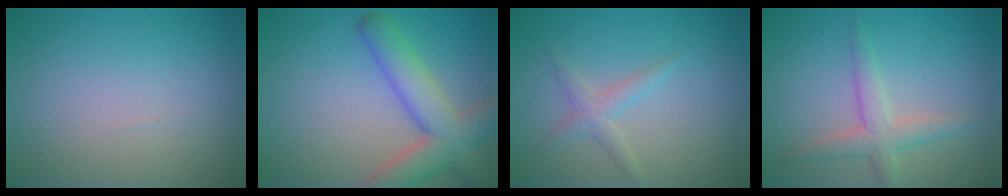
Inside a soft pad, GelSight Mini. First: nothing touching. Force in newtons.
{"total": 6.8, "press": 6.8, "slide": 0.5}
{"total": 1.8, "press": 1.8, "slide": 0.1}
{"total": 2.9, "press": 2.9, "slide": 0.2}